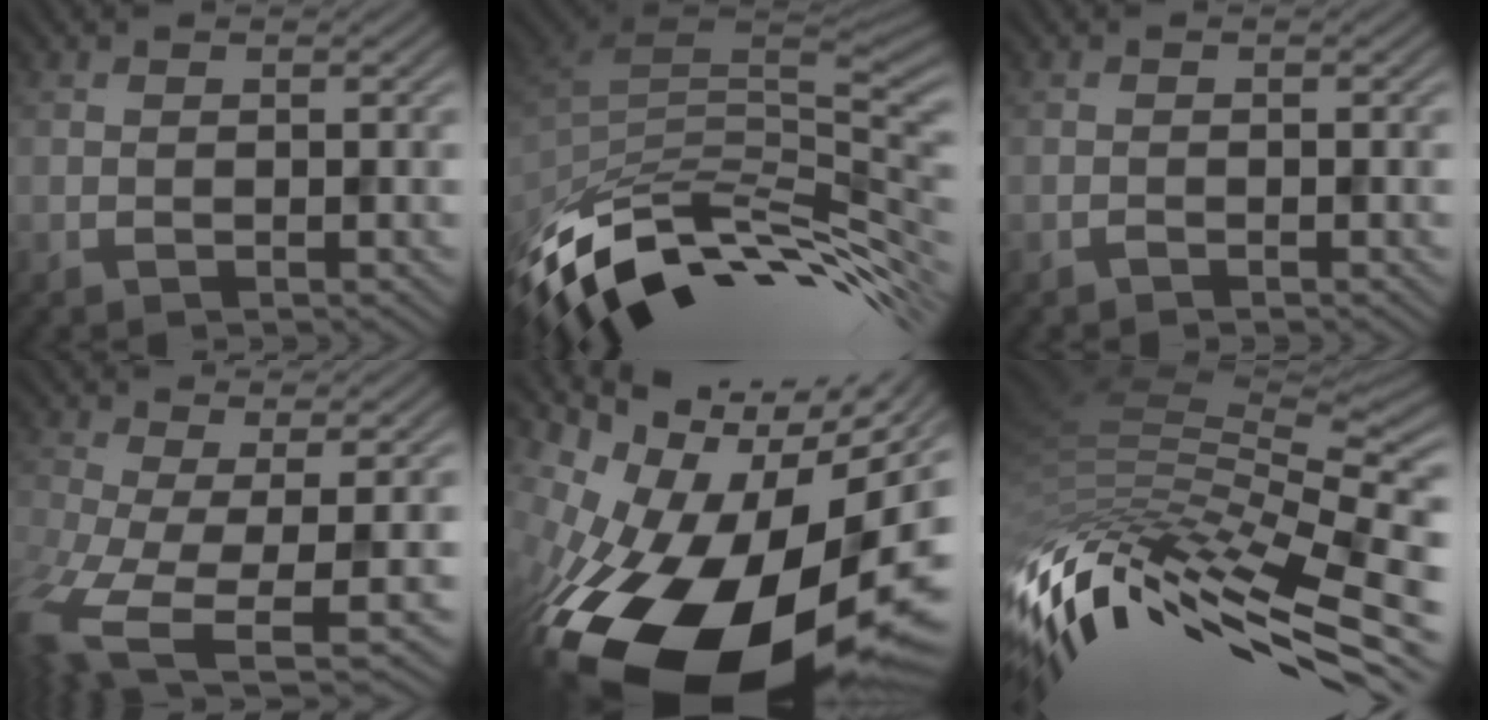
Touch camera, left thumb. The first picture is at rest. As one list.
[{"total": 12.2, "force": [-6.1, 5.1, 9.3], "torque": [-0.190, -0.008, -0.096]}, {"total": 0.7, "force": [-0.7, 0.0, 0.1], "torque": [-0.001, 0.000, -0.014]}, {"total": 9.1, "force": [-3.5, 3.7, 7.5], "torque": [-0.184, -0.047, -0.048]}, {"total": 21.3, "force": [-7.3, 13.2, 15.1], "torque": [-0.271, -0.046, -0.097]}, {"total": 15.0, "force": [-5.8, 6.4, 12.2], "torque": [-0.282, -0.017, -0.096]}]